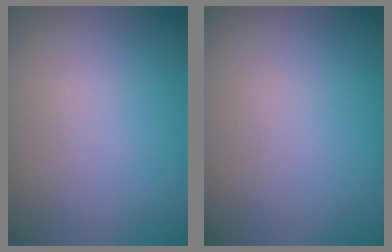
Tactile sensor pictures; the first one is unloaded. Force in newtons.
{"total": 0.0}